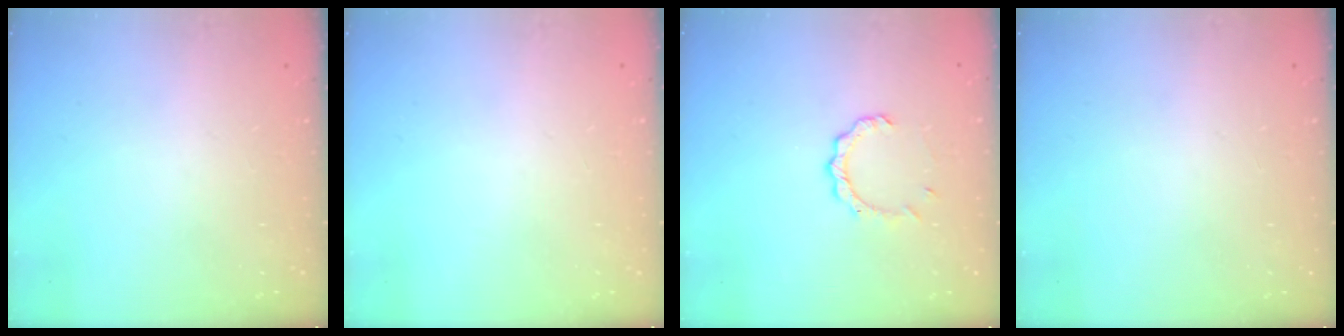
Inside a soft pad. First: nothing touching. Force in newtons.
{"total": 0.0}
{"total": 3.8, "press": 3.7, "slide": 0.4}
{"total": 0.0}